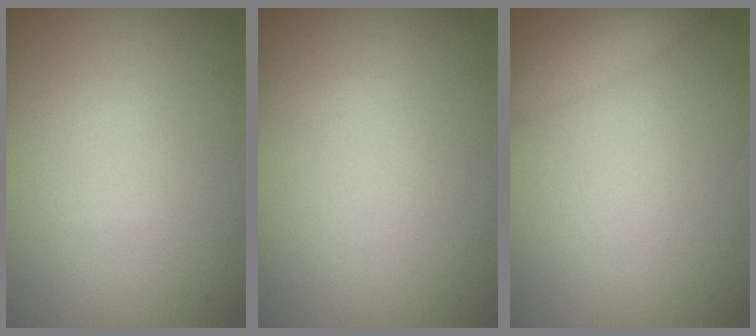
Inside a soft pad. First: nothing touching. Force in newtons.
{"total": 0.0}
{"total": 2.0, "press": 2.0, "slide": 0.0}